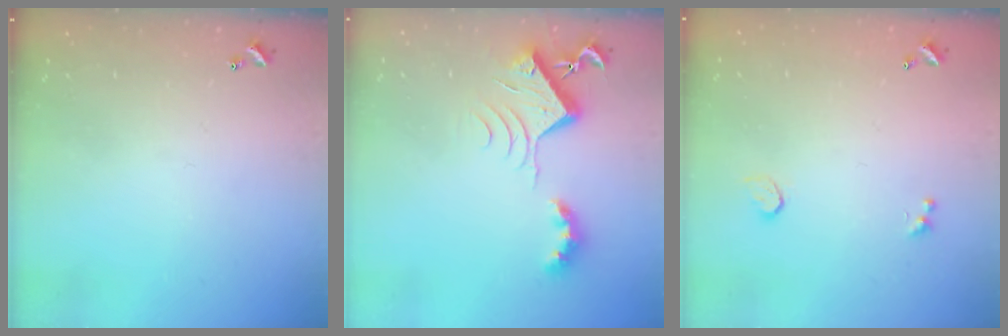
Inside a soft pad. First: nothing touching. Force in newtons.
{"total": 7.7, "press": 7.6, "slide": 1.0}
{"total": 0.8, "press": 0.6, "slide": 0.4}